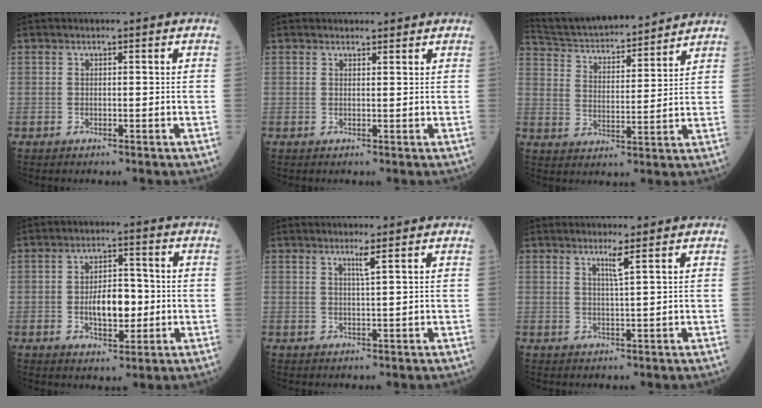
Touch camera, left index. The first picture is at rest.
{"total": 1.9, "force": [1.9, 0.3, 0.2], "torque": [-0.011, 0.004, 0.026]}
{"total": 17.4, "force": [16.3, 2.4, 5.6], "torque": [-0.098, 0.022, 0.258]}
{"total": 6.9, "force": [-0.8, 3.3, 6.0], "torque": [-0.107, 0.005, -0.010]}
{"total": 1.7, "force": [1.0, -0.6, 1.2], "torque": [-0.031, -0.006, 0.023]}
{"total": 2.1, "force": [1.3, -0.8, 1.5], "torque": [-0.035, -0.008, 0.027]}